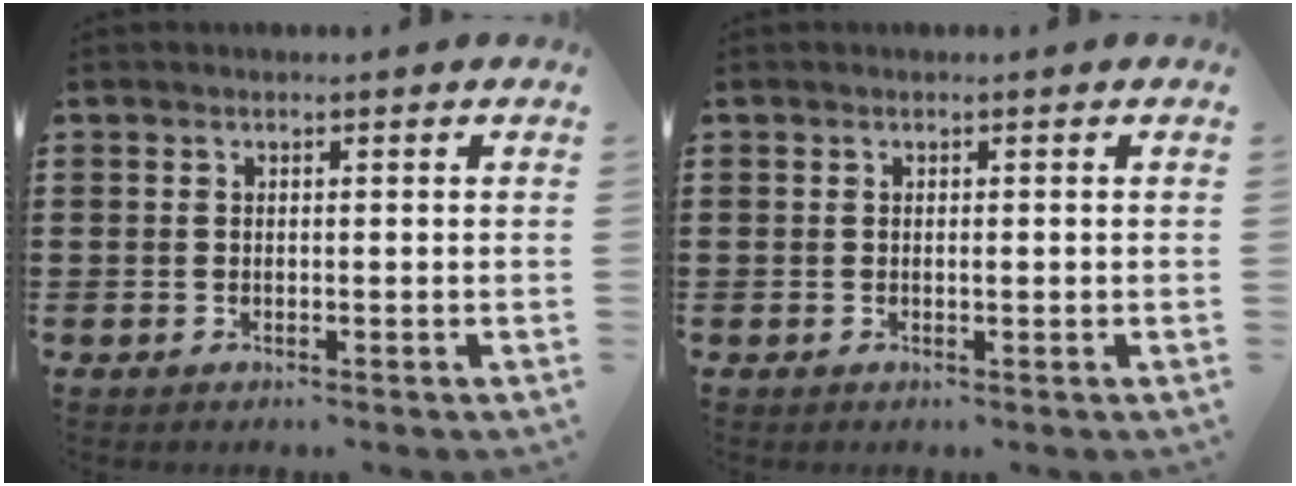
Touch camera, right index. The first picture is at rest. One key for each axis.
{"total": 0.7, "fx": 0.0, "fy": 0.2, "fz": 0.7, "tx": -0.014, "ty": -0.001, "tz": 0.000}